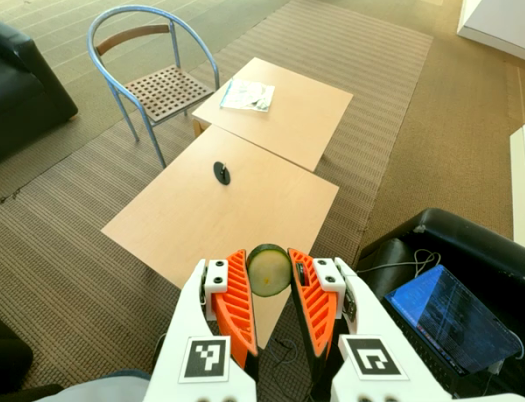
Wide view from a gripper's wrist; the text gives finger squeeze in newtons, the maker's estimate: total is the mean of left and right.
{"total": 11.4, "left": 11.7, "right": 11.1}